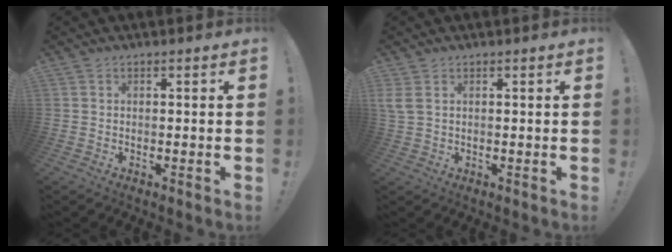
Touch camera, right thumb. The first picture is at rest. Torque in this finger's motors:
{"motor_torque": [-0.15, 0.35, 0.47, -0.09, 0.25]}